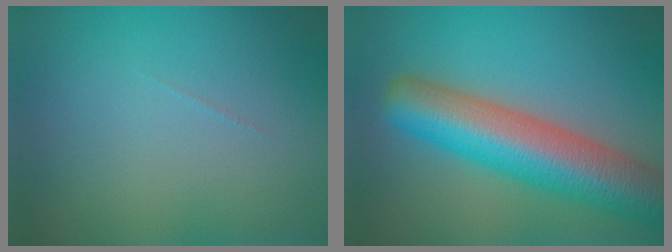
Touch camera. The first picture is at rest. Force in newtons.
{"total": 10.4, "press": 10.4, "slide": 0.6}